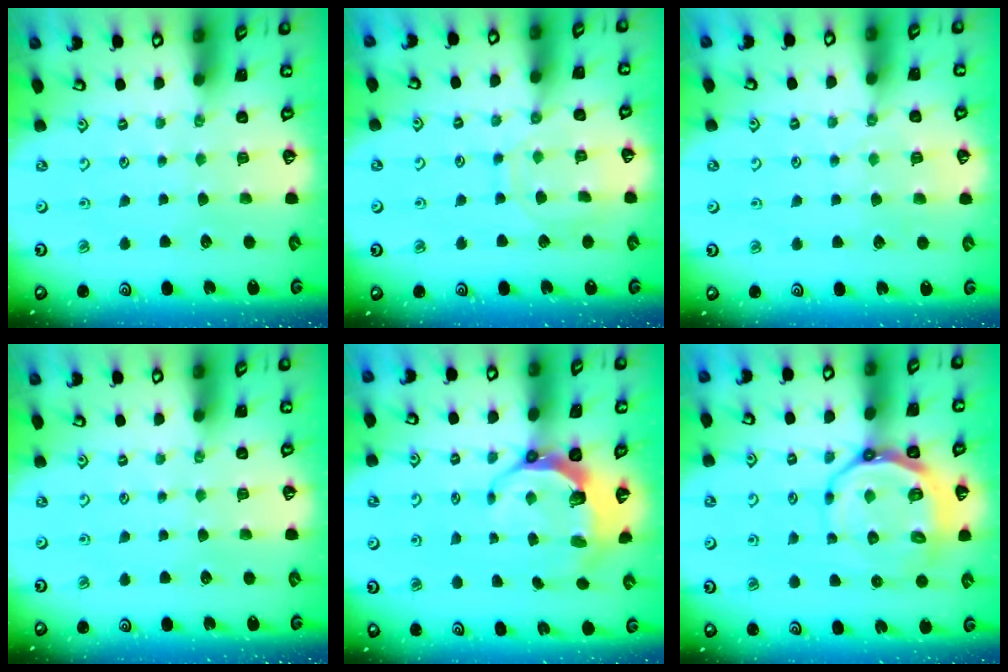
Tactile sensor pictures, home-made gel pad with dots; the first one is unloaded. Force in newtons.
{"total": 10.3, "press": 10.2, "slide": 0.7}
{"total": 4.8, "press": 4.7, "slide": 0.7}
{"total": 0.0}
{"total": 8.1, "press": 6.9, "slide": 4.3}
{"total": 12.7, "press": 12.3, "slide": 3.3}